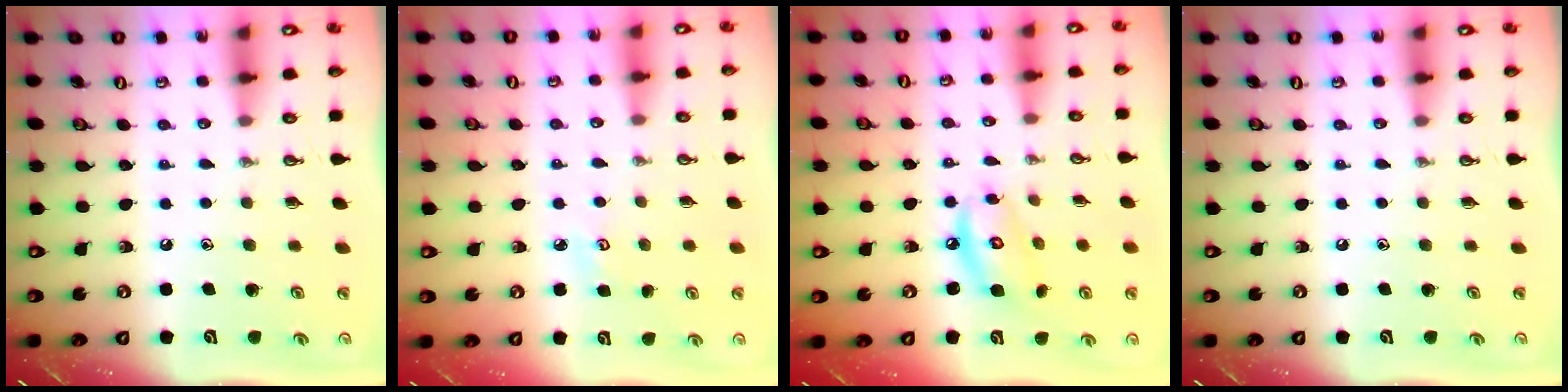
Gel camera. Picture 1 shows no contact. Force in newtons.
{"total": 3.7, "press": 3.7, "slide": 0.4}
{"total": 8.9, "press": 8.9, "slide": 0.7}
{"total": 0.0}